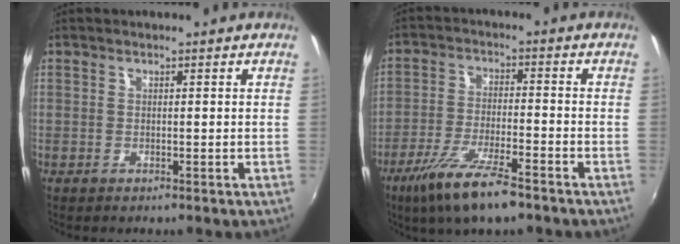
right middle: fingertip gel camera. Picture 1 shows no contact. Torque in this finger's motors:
{"motor_torque": [1.26, -0.88, 0.65, 0.21]}